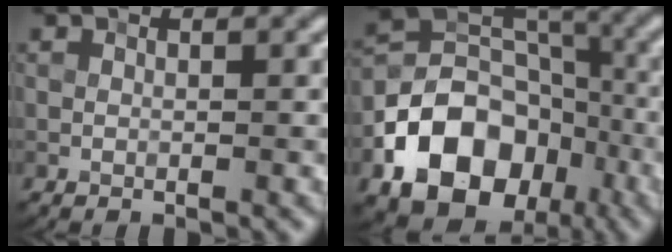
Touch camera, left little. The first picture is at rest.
{"total": 12.4, "force": [-5.4, 9.2, 6.4], "torque": [-0.112, 0.006, -0.104]}